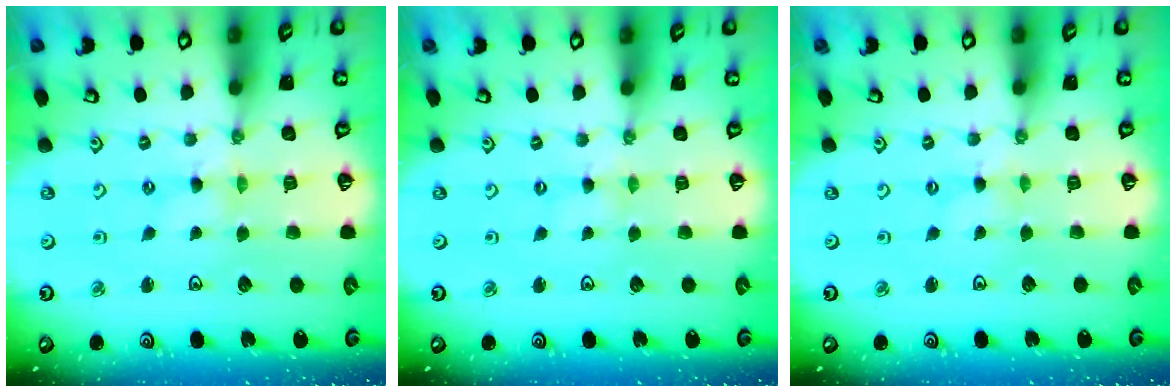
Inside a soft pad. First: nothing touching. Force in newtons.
{"total": 0.0}
{"total": 0.0}